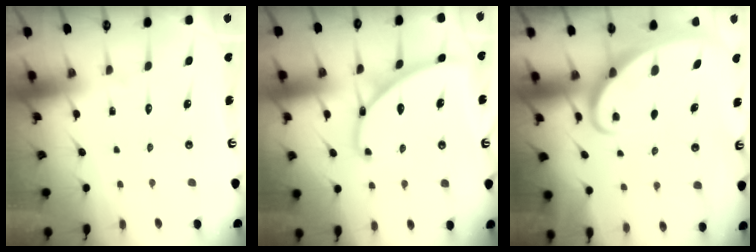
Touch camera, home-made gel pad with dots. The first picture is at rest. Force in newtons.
{"total": 8.0, "press": 8.0, "slide": 0.5}
{"total": 2.0, "press": 2.0, "slide": 0.1}